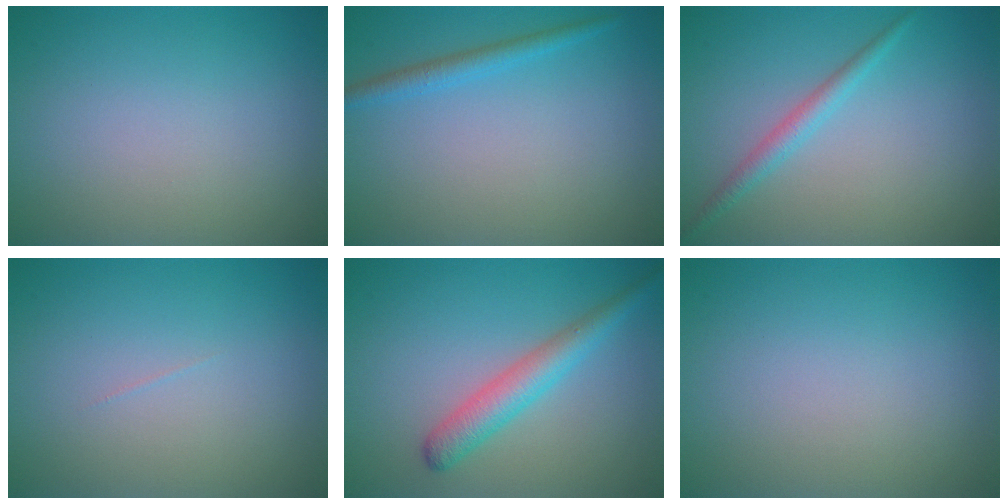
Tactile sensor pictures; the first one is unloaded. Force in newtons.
{"total": 1.8, "press": 1.8, "slide": 0.2}
{"total": 1.8, "press": 1.8, "slide": 0.1}
{"total": 0.0}
{"total": 2.8, "press": 2.8, "slide": 0.2}
{"total": 0.0}